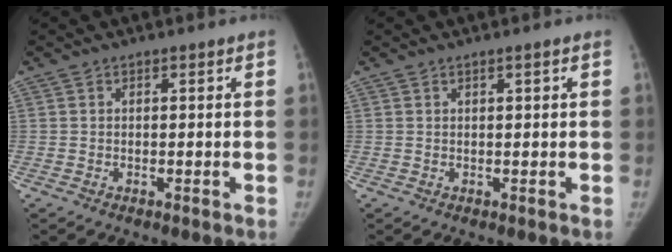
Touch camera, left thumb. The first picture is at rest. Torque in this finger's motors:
{"motor_torque": [-0.23, -0.06, -0.41, 0.29, -0.02]}